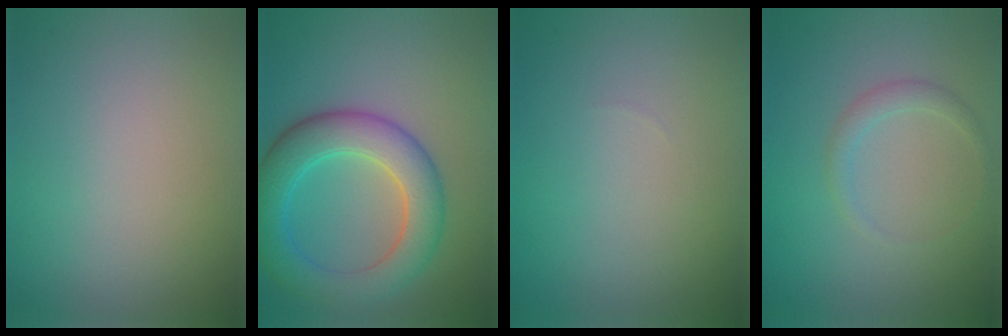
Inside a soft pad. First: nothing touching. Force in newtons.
{"total": 6.7, "press": 6.7, "slide": 0.3}
{"total": 0.0}
{"total": 1.3, "press": 1.3, "slide": 0.0}